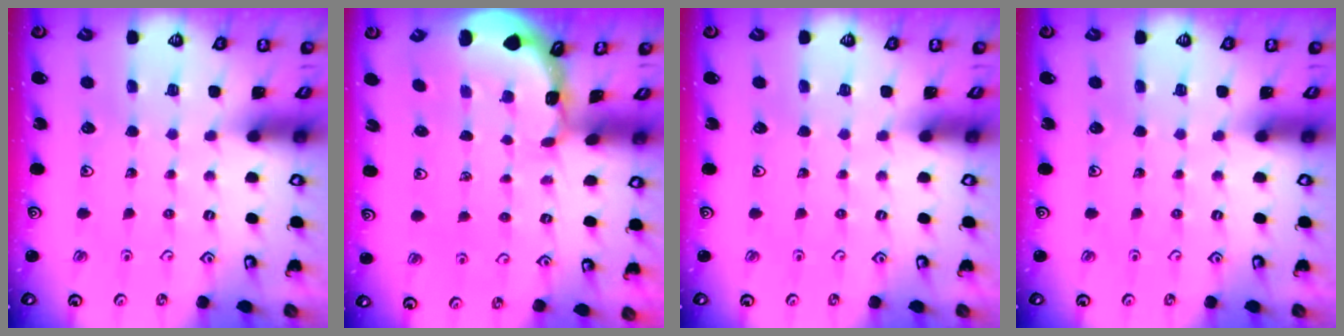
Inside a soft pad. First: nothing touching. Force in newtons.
{"total": 2.7, "press": 2.7, "slide": 0.3}
{"total": 0.0}
{"total": 0.0}